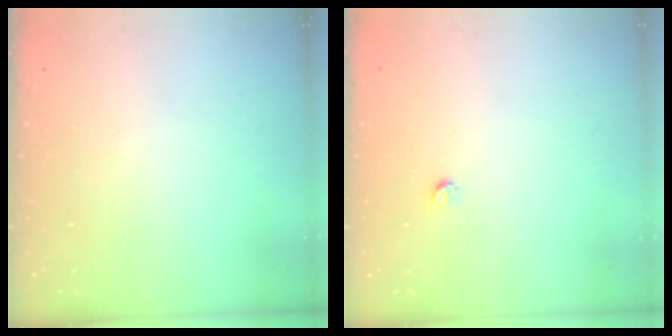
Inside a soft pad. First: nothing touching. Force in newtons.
{"total": 3.0, "press": 3.0, "slide": 0.2}